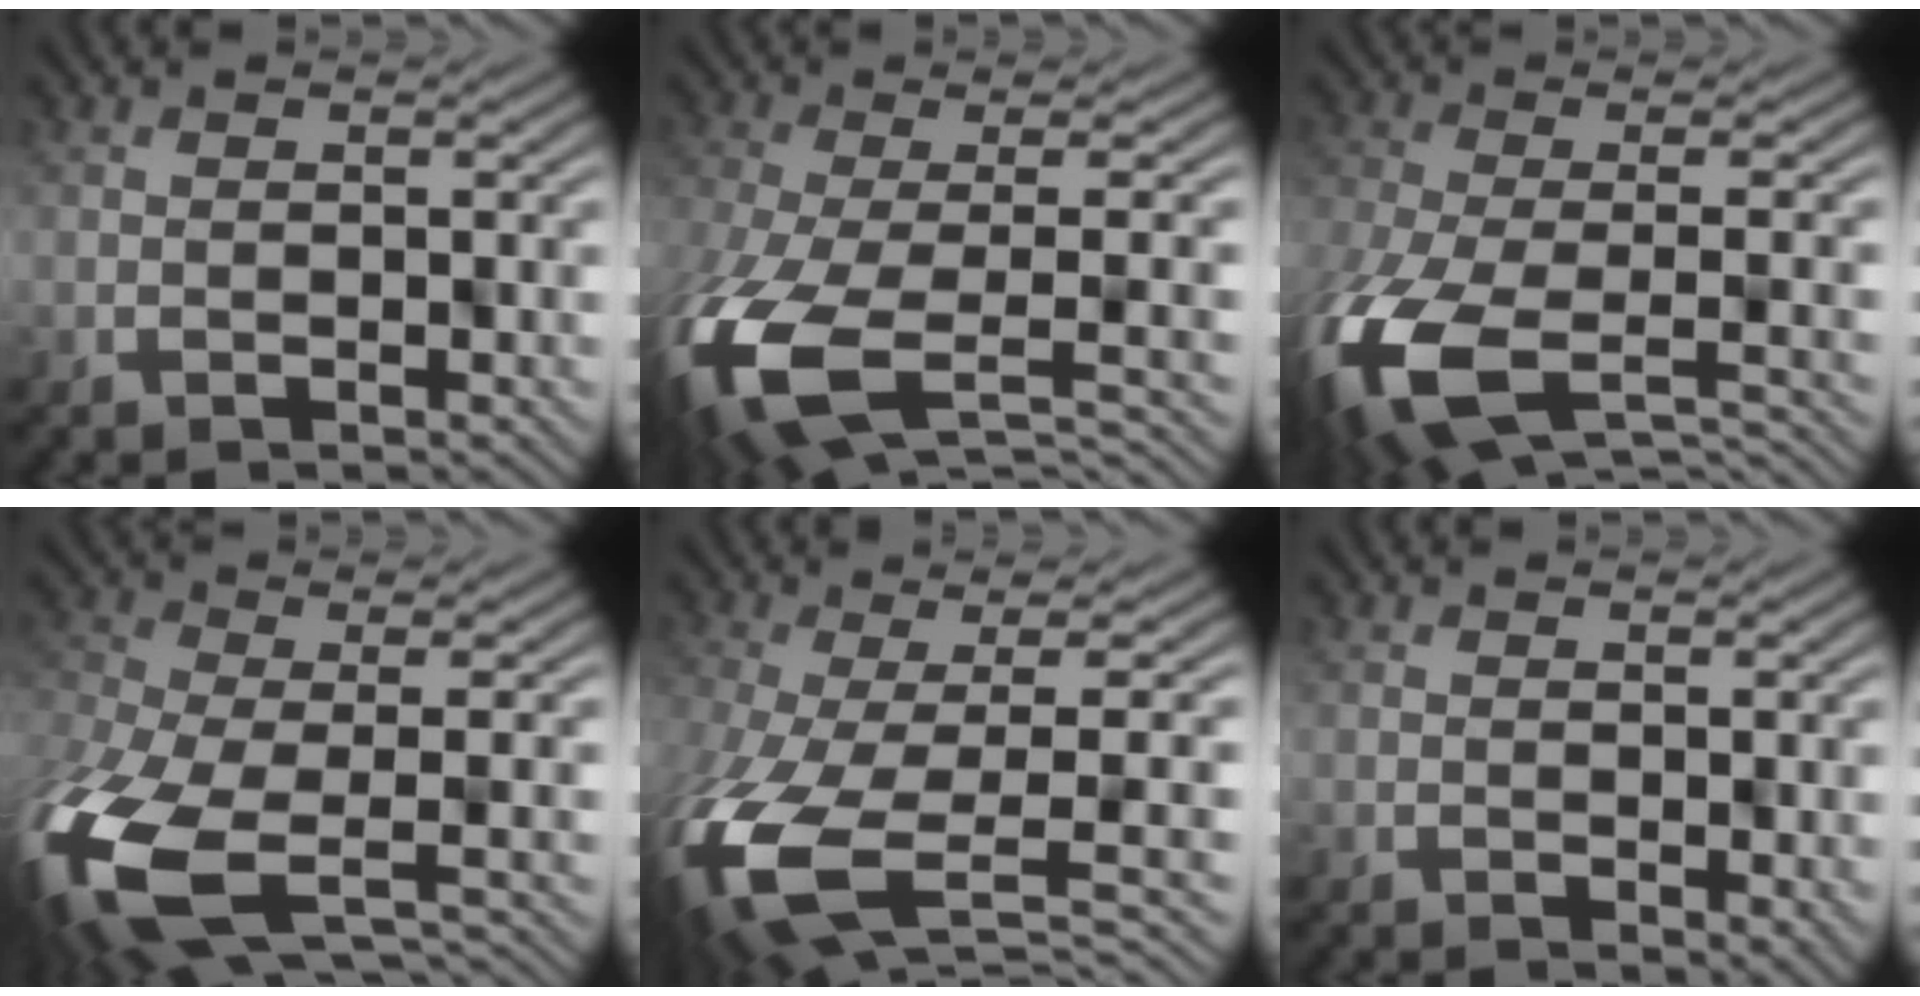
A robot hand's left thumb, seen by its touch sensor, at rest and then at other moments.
{"total": 14.0, "force": [-4.0, 7.0, 11.4], "torque": [-0.300, -0.057, -0.036]}
{"total": 14.3, "force": [-5.8, 7.0, 11.0], "torque": [-0.281, -0.059, -0.077]}
{"total": 14.7, "force": [-7.1, 6.9, 10.8], "torque": [-0.293, -0.064, -0.085]}
{"total": 13.7, "force": [-2.3, 6.1, 12.0], "torque": [-0.300, -0.050, -0.006]}
{"total": 1.1, "force": [0.1, 0.5, 1.0], "torque": [-0.016, -0.002, 0.009]}